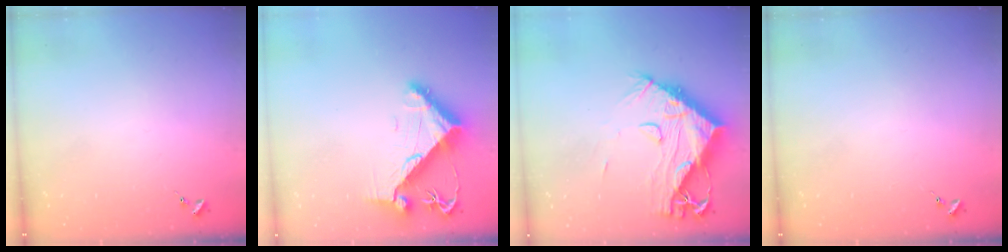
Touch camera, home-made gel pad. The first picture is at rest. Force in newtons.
{"total": 10.3, "press": 10.2, "slide": 1.5}
{"total": 18.4, "press": 18.3, "slide": 1.6}
{"total": 0.0}